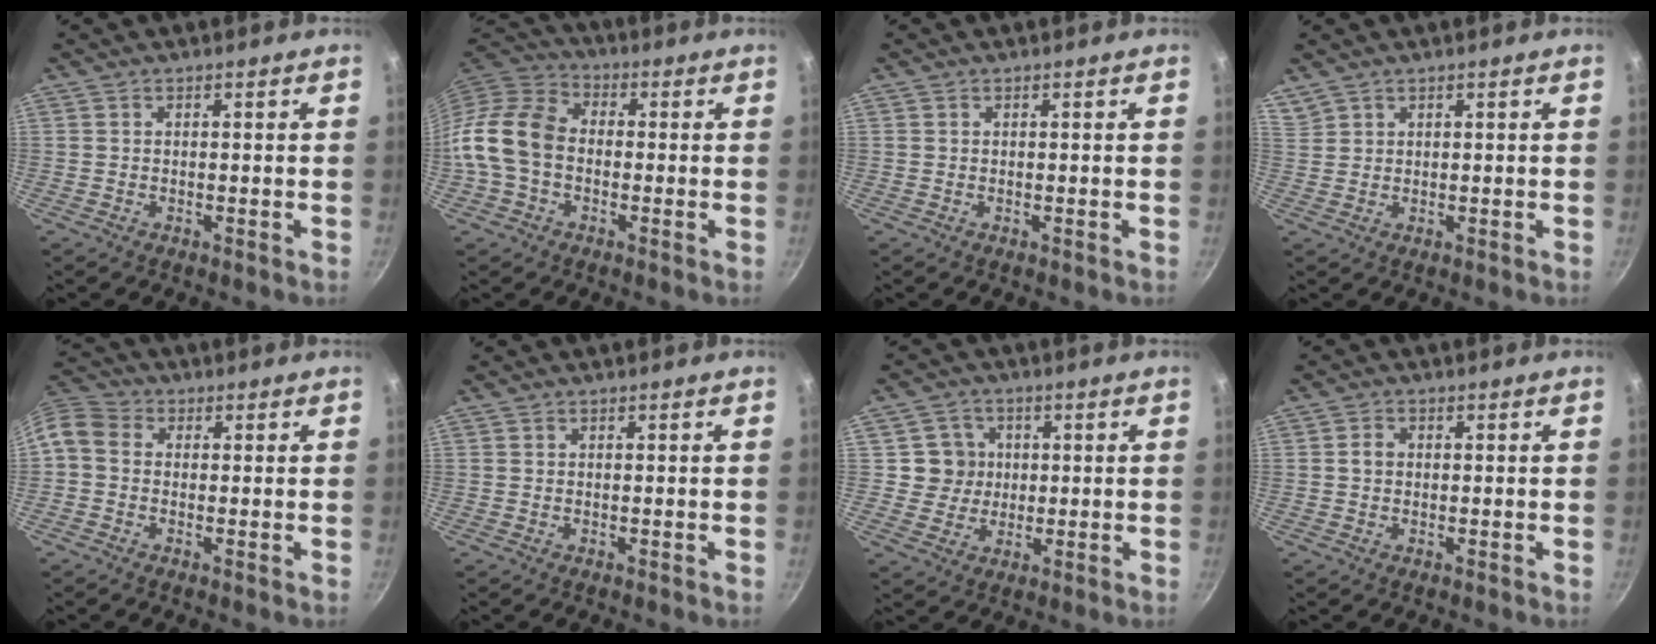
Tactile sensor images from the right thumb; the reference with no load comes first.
{"total": 12.7, "force": [-1.9, 9.2, 8.4], "torque": [-0.144, 0.034, -0.059]}
{"total": 0.0}
{"total": 2.7, "force": [2.3, 1.3, 0.4], "torque": [0.000, 0.005, 0.051]}
{"total": 7.0, "force": [-0.3, 5.7, 4.0], "torque": [-0.089, 0.028, -0.023]}
{"total": 0.0}
{"total": 6.2, "force": [0.8, 6.0, 1.1], "torque": [0.023, 0.005, 0.009]}
{"total": 2.0, "force": [0.1, 1.6, 1.1], "torque": [-0.016, 0.007, -0.001]}